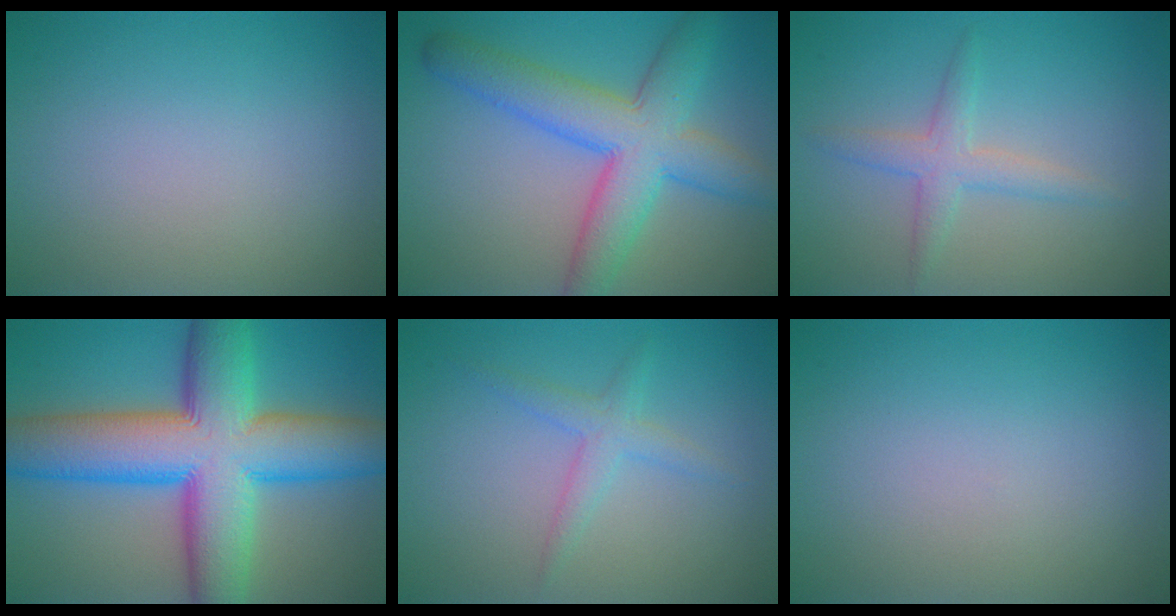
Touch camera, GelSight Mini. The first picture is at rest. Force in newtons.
{"total": 7.7, "press": 7.7, "slide": 0.2}
{"total": 2.5, "press": 2.5, "slide": 0.1}
{"total": 14.2, "press": 14.2, "slide": 0.3}
{"total": 2.0, "press": 2.0, "slide": 0.1}
{"total": 0.0}